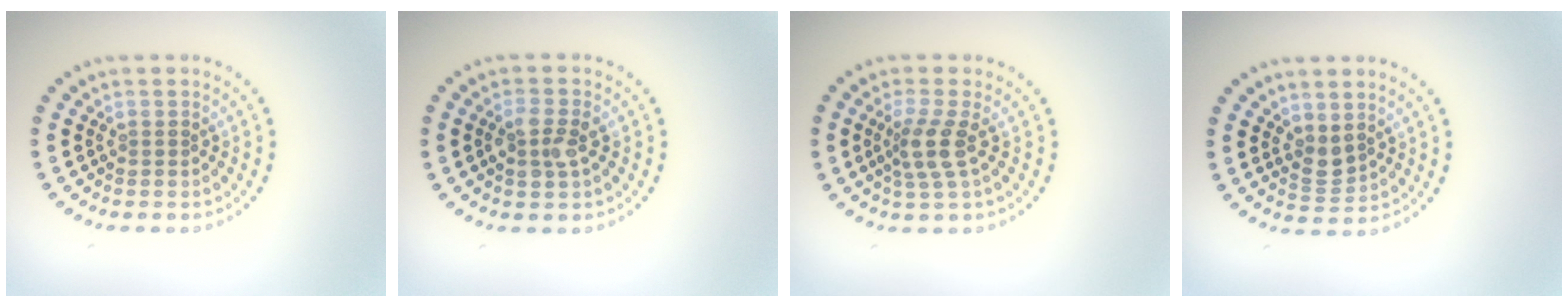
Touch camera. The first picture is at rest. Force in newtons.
{"total": 2.4, "press": 2.4, "slide": 0.3}
{"total": 2.8, "press": 2.1, "slide": 1.8}
{"total": 1.8, "press": 1.5, "slide": 1.0}